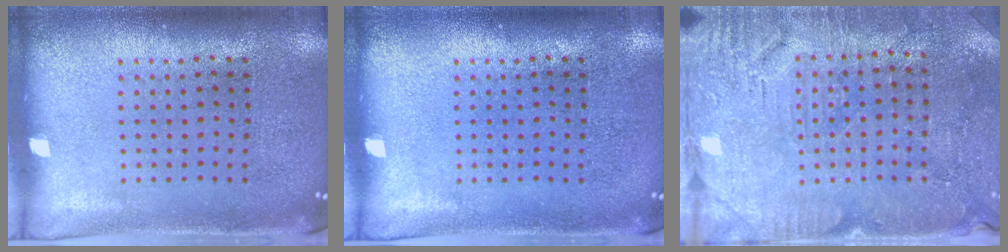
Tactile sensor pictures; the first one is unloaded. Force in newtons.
{"total": 0.0}
{"total": 3.1, "press": 3.0, "slide": 0.6}